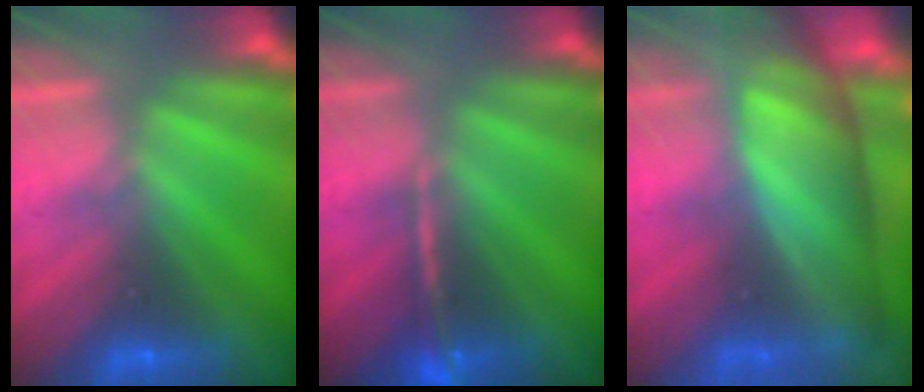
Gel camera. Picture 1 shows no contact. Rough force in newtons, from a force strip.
{"total": 2.4}
{"total": 10.0}